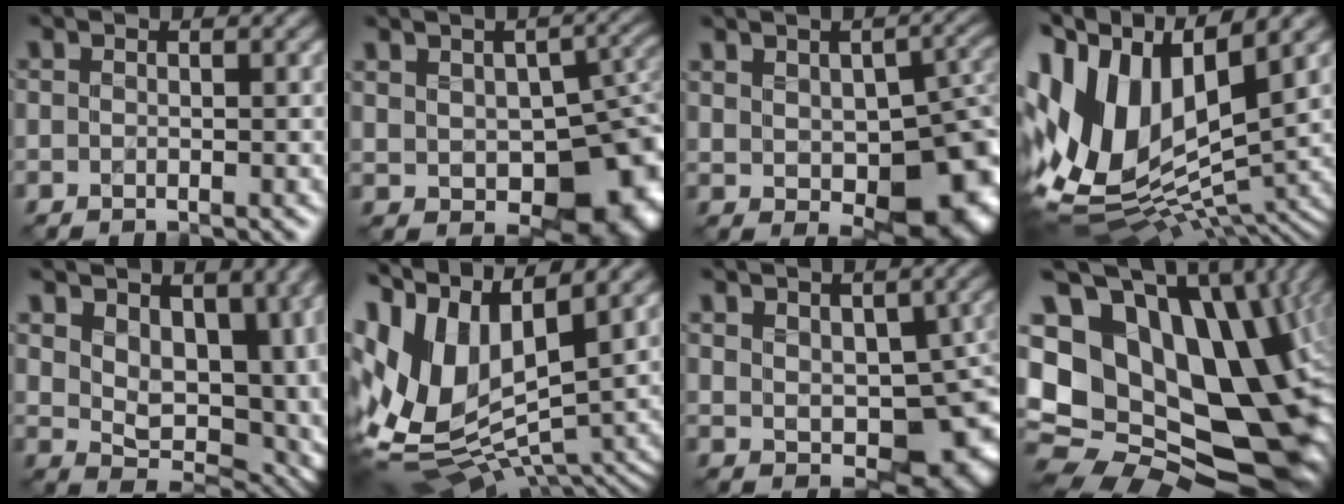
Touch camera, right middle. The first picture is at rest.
{"total": 13.0, "force": [-2.8, 7.9, 9.9], "torque": [-0.129, -0.022, -0.018]}
{"total": 11.7, "force": [-1.6, 7.2, 9.1], "torque": [-0.106, -0.024, 0.008]}
{"total": 15.0, "force": [4.3, 8.3, 11.8], "torque": [-0.250, 0.015, 0.085]}
{"total": 11.4, "force": [4.4, 6.7, 8.0], "torque": [-0.111, 0.002, 0.077]}
{"total": 14.1, "force": [3.1, 7.1, 11.8], "torque": [-0.260, 0.001, 0.076]}
{"total": 9.2, "force": [-0.2, 5.9, 7.1], "torque": [-0.093, -0.024, 0.025]}
{"total": 20.0, "force": [1.5, 13.8, 14.4], "torque": [-0.259, -0.002, 0.062]}